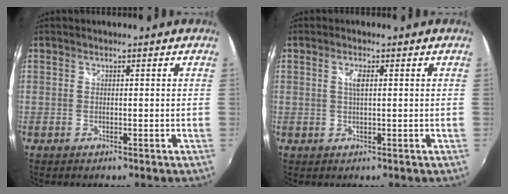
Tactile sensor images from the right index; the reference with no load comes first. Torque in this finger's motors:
{"motor_torque": [0.28, -0.07, 0.08, 0.05]}